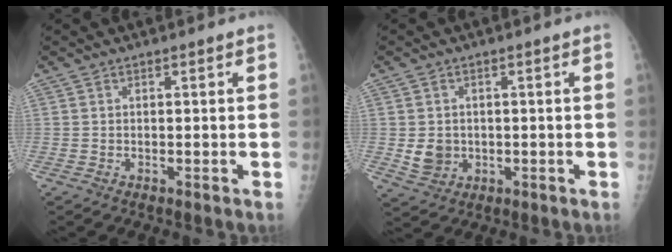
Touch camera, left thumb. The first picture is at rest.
{"total": 4.4, "force": [-0.2, 3.9, 2.0], "torque": [-0.017, 0.000, 0.007]}